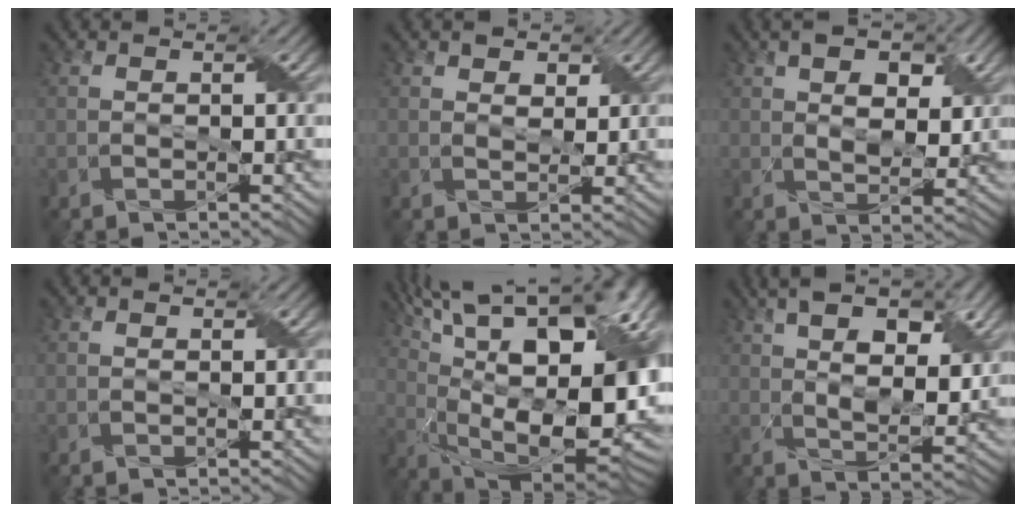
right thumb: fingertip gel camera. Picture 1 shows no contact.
{"total": 2.2, "force": [1.5, 1.2, 1.0], "torque": [-0.028, -0.003, 0.025]}
{"total": 6.7, "force": [2.8, 3.6, 4.9], "torque": [-0.084, -0.001, 0.042]}
{"total": 0.0}
{"total": 22.8, "force": [6.8, 9.5, 19.6], "torque": [-0.283, 0.054, 0.137]}
{"total": 11.6, "force": [5.0, 5.2, 9.1], "torque": [-0.153, 0.010, 0.073]}